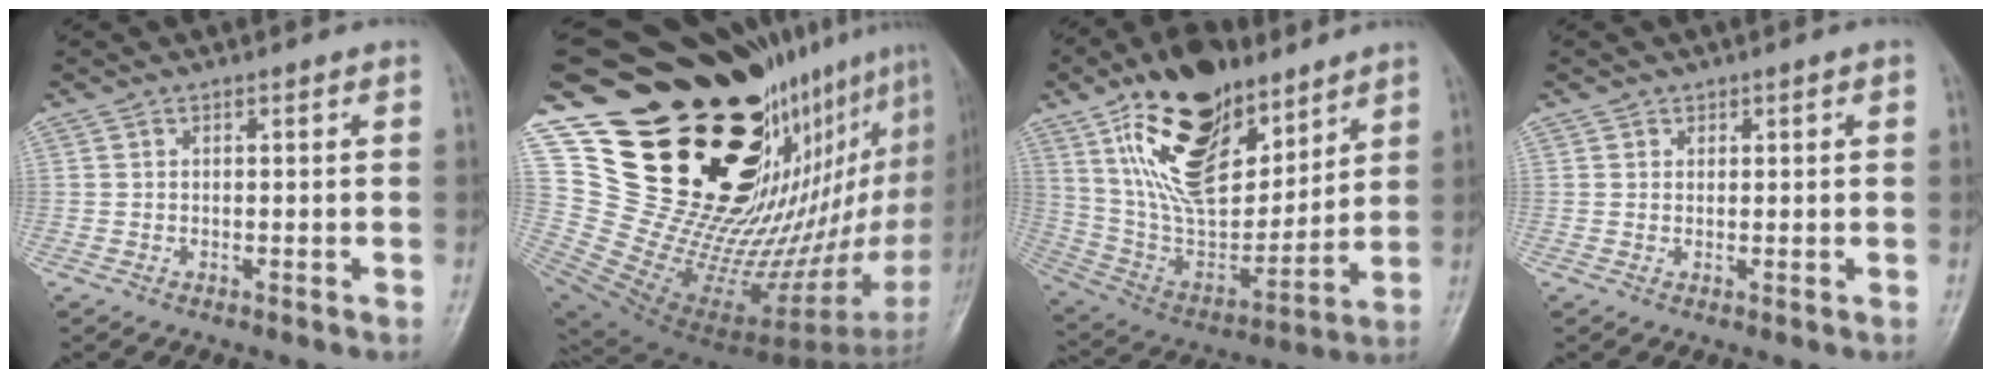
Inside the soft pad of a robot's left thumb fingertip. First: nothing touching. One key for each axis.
{"total": 40.2, "fx": 25.7, "fy": 13.2, "fz": 27.9, "tx": -0.385, "ty": -0.141, "tz": 0.423}
{"total": 24.8, "fx": 13.4, "fy": 12.4, "fz": 16.8, "tx": -0.257, "ty": -0.058, "tz": 0.249}
{"total": 1.0, "fx": 0.5, "fy": 0.7, "fz": 0.3, "tx": 0.006, "ty": -0.002, "tz": 0.006}